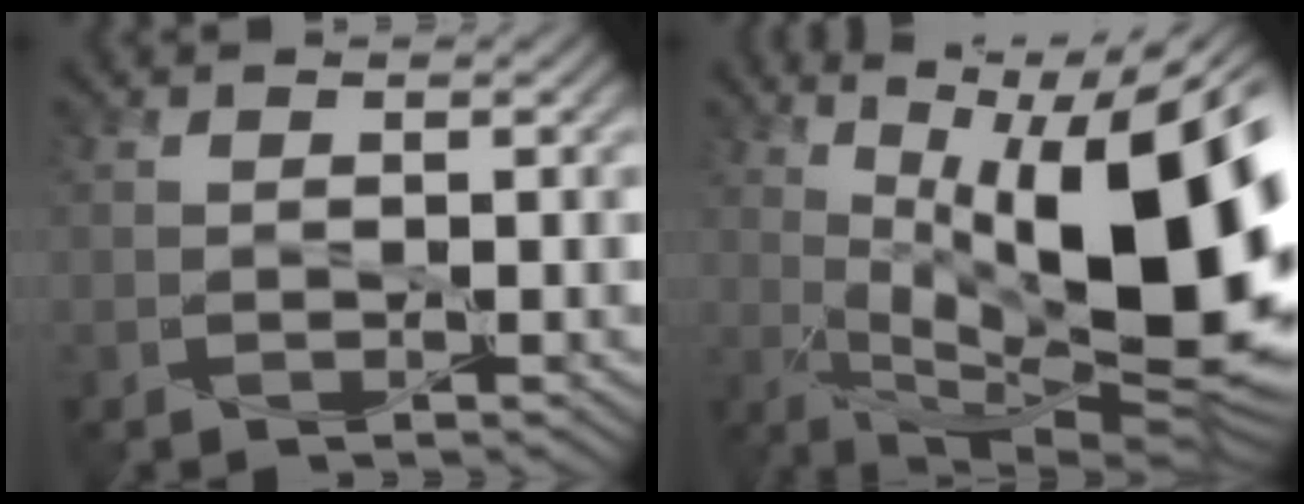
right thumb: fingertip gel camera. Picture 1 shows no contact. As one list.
[{"total": 19.4, "force": [2.6, 7.0, 18.0], "torque": [-0.263, 0.019, 0.047]}]